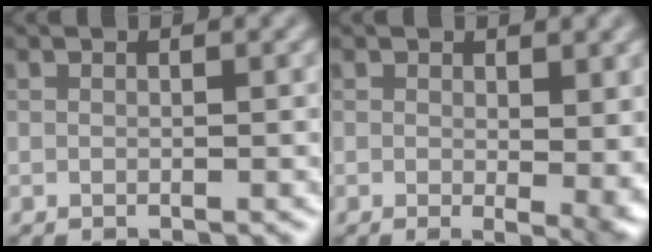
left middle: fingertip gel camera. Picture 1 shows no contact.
{"total": 3.9, "force": [0.3, 1.3, 3.7], "torque": [-0.041, -0.014, 0.007]}